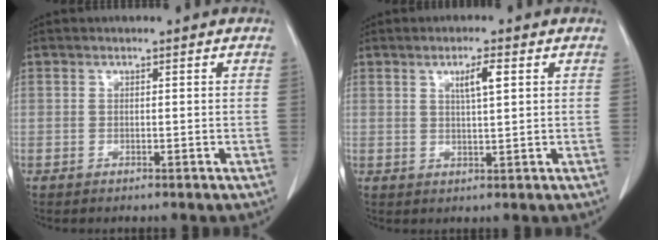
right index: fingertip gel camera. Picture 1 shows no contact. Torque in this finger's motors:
{"motor_torque": [0.38, 0.22, 0.07, 0.05]}